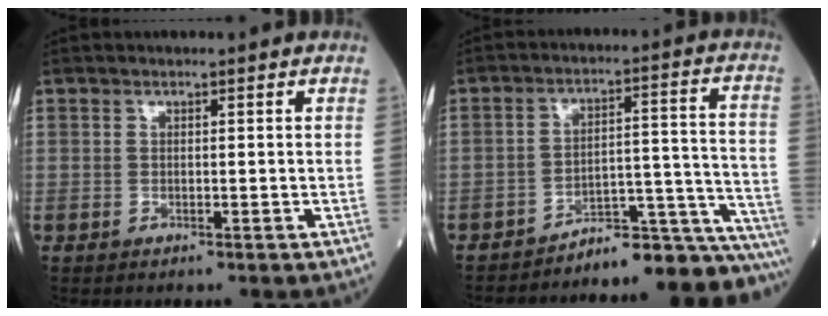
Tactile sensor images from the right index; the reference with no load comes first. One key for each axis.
{"total": 16.2, "fx": -15.8, "fy": 0.6, "fz": 3.5, "tx": 0.002, "ty": 0.055, "tz": -0.210}